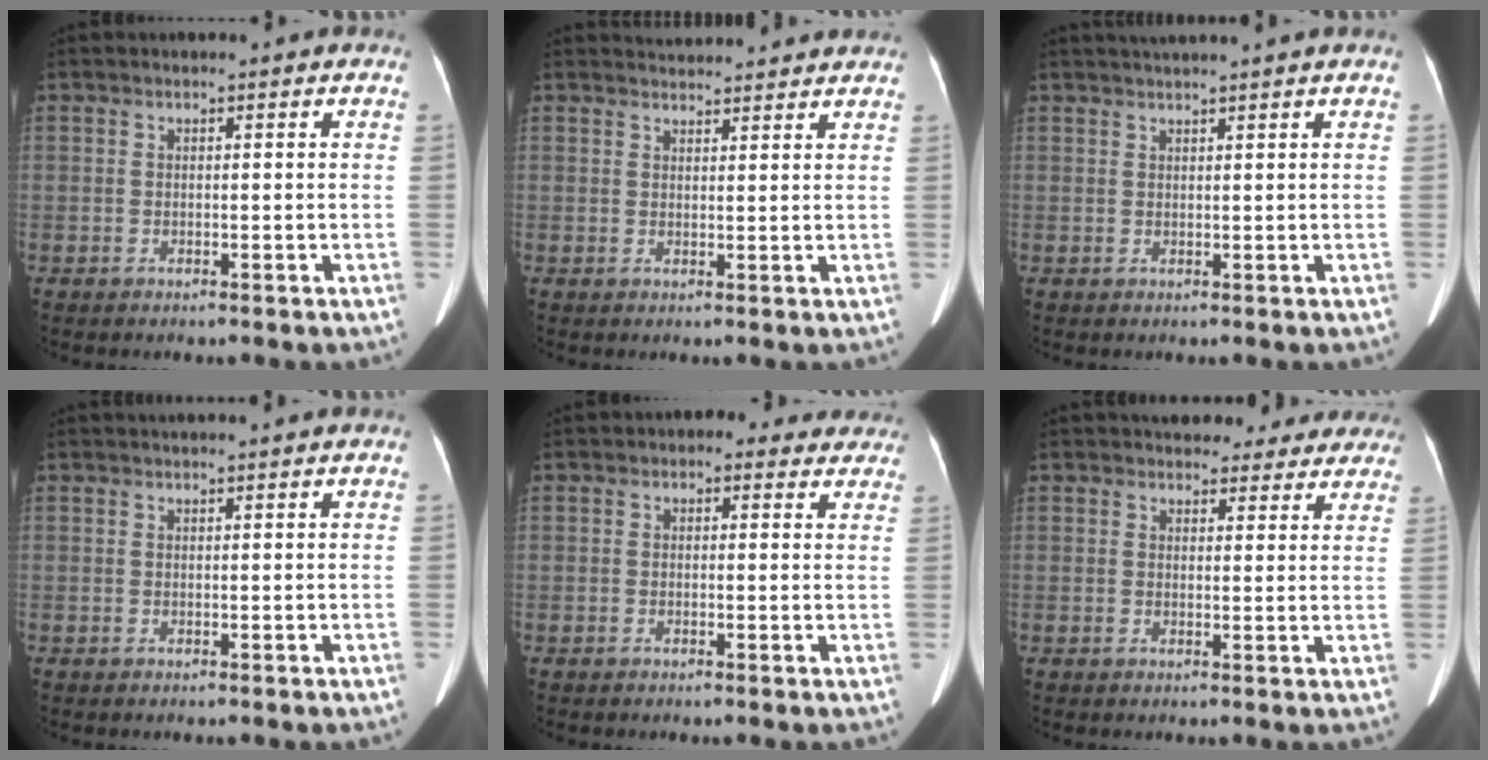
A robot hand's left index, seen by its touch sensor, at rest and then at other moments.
{"total": 6.4, "force": [6.3, 0.5, 1.1], "torque": [-0.018, 0.028, 0.073]}
{"total": 3.8, "force": [3.2, -1.1, 1.7], "torque": [-0.018, 0.023, 0.053]}
{"total": 3.6, "force": [3.3, -0.5, 1.4], "torque": [-0.014, 0.026, 0.045]}
{"total": 5.0, "force": [4.0, 2.7, 1.4], "torque": [0.000, 0.013, 0.034]}
{"total": 12.6, "force": [11.3, 4.7, 2.9], "torque": [-0.001, 0.008, 0.117]}